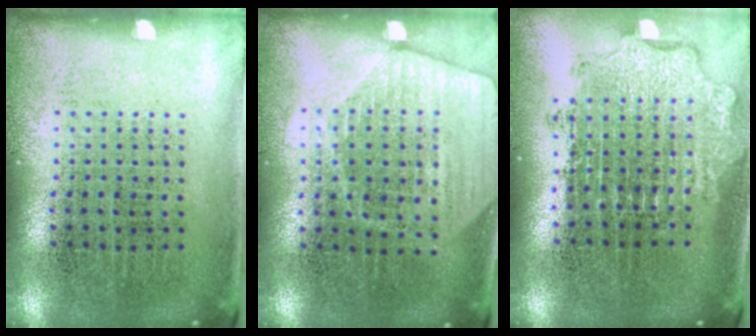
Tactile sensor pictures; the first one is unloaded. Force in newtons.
{"total": 1.7, "press": 1.5, "slide": 0.7}
{"total": 1.9, "press": 1.4, "slide": 1.2}